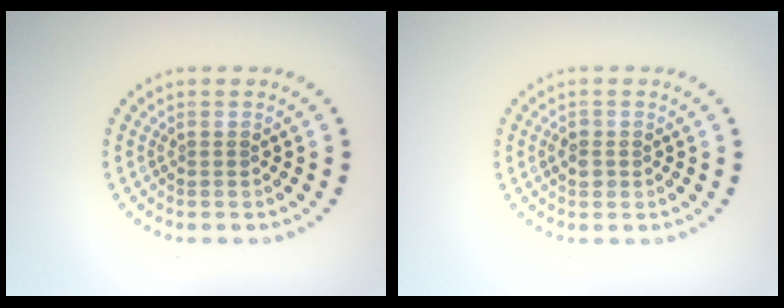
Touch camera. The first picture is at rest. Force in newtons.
{"total": 1.2, "press": 1.2, "slide": 0.4}